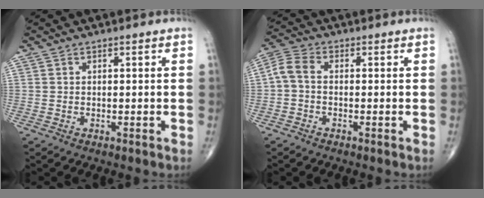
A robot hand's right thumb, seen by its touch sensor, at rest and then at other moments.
{"total": 4.4, "force": [-0.5, 2.8, 3.3], "torque": [-0.071, 0.015, -0.021]}